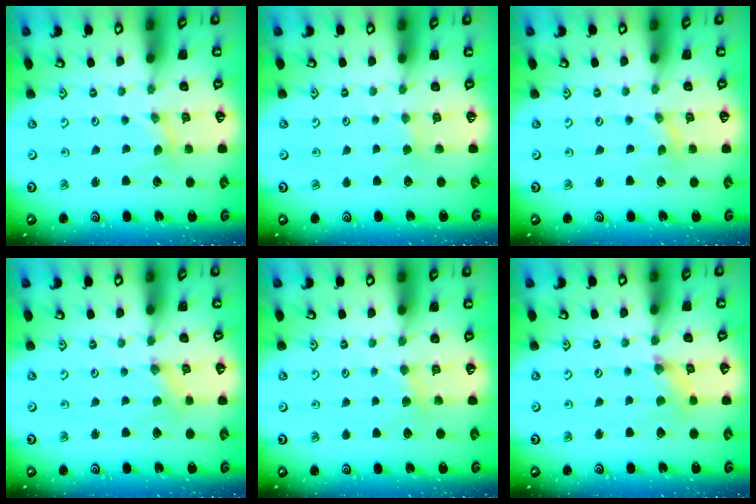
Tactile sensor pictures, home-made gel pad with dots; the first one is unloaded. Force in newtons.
{"total": 2.0, "press": 2.0, "slide": 0.5}
{"total": 0.0}
{"total": 0.8, "press": 0.8, "slide": 0.2}
{"total": 3.0, "press": 3.0, "slide": 0.2}
{"total": 1.9, "press": 1.8, "slide": 0.3}